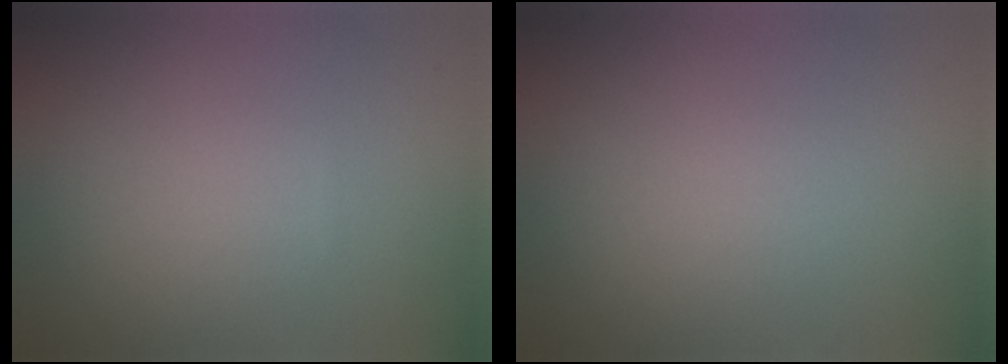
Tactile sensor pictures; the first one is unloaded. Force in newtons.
{"total": 0.0}